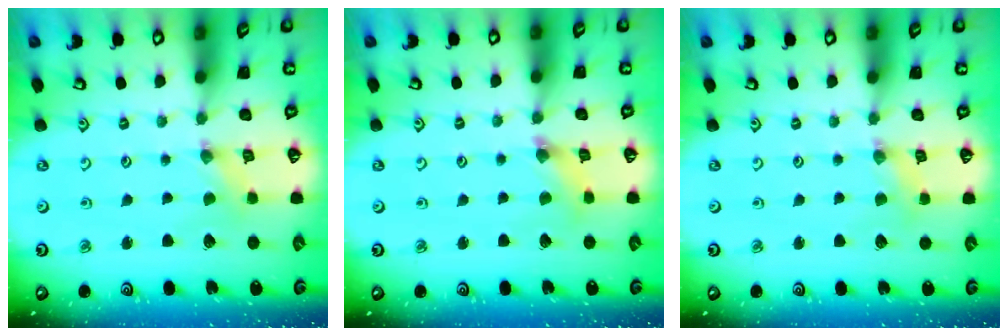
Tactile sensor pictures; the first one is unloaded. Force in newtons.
{"total": 2.5, "press": 2.4, "slide": 0.4}
{"total": 2.4, "press": 2.4, "slide": 0.2}